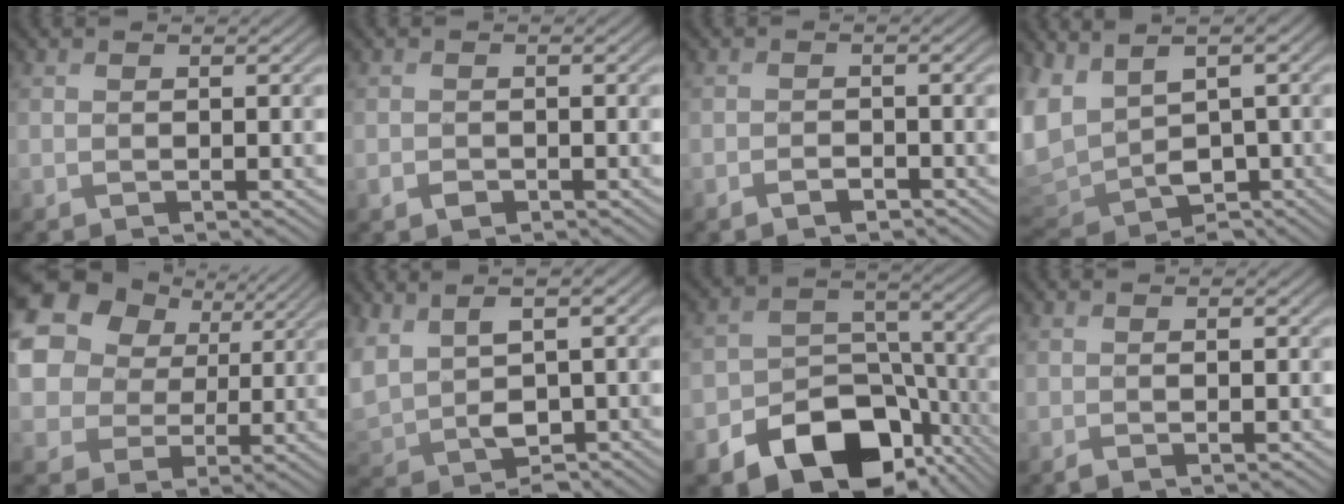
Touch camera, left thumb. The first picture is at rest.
{"total": 1.1, "force": [-0.6, 0.8, 0.5], "torque": [-0.010, -0.002, -0.013]}
{"total": 1.5, "force": [-1.1, 0.7, 0.7], "torque": [-0.011, 0.000, -0.021]}
{"total": 8.8, "force": [-0.5, 6.3, 6.1], "torque": [-0.162, -0.034, -0.001]}
{"total": 21.8, "force": [9.5, 17.3, 9.2], "torque": [-0.282, 0.032, 0.172]}
{"total": 7.7, "force": [1.4, 4.6, 6.0], "torque": [-0.163, -0.017, 0.036]}
{"total": 13.9, "force": [-7.8, 8.9, 7.3], "torque": [-0.136, -0.036, -0.124]}
{"total": 0.9, "force": [0.1, 0.3, 0.8], "torque": [-0.018, -0.001, 0.004]}